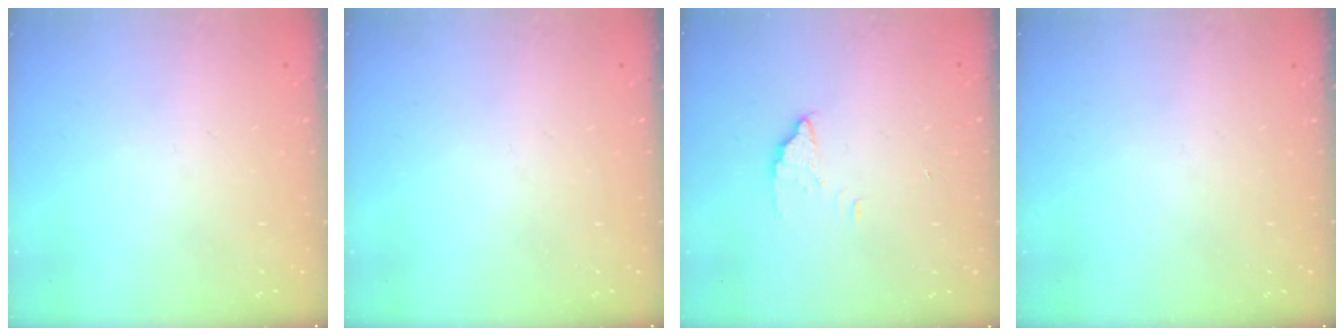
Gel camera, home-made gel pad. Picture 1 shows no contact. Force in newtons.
{"total": 0.0}
{"total": 2.6, "press": 2.6, "slide": 0.2}
{"total": 0.0}